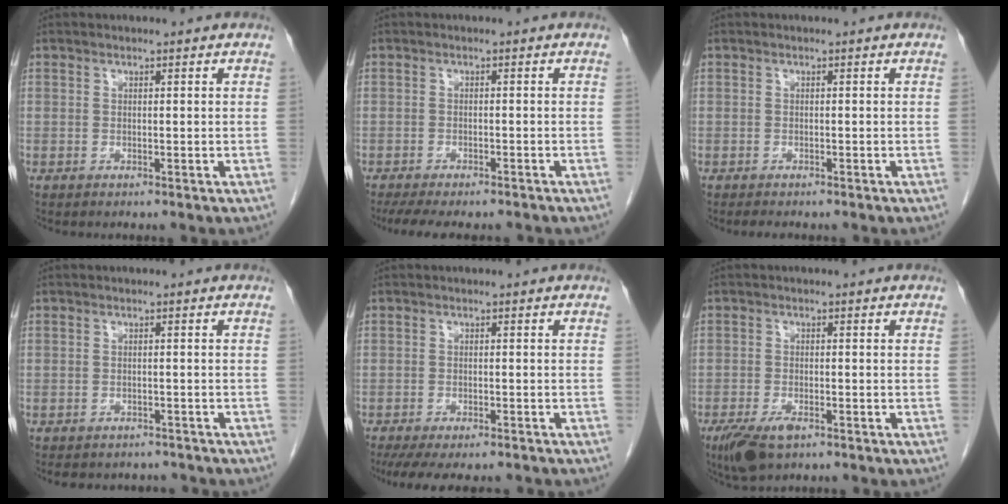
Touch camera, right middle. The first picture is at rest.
{"total": 10.8, "force": [-9.2, 2.7, 4.9], "torque": [-0.082, -0.011, -0.123]}
{"total": 1.4, "force": [-1.2, 0.4, 0.5], "torque": [-0.016, -0.006, -0.016]}
{"total": 7.0, "force": [-6.3, 2.7, 1.4], "torque": [-0.022, 0.002, -0.072]}
{"total": 12.1, "force": [-10.4, 2.9, 5.6], "torque": [-0.102, -0.015, -0.136]}
{"total": 5.4, "force": [-3.5, 2.1, 3.6], "torque": [-0.072, -0.009, -0.058]}